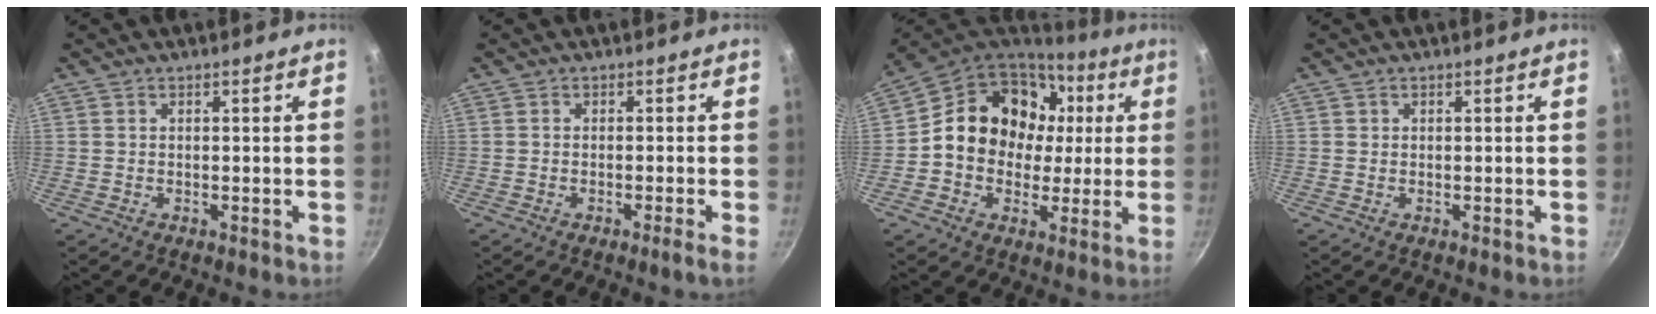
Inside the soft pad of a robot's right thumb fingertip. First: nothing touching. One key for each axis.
{"total": 1.7, "fx": -1.0, "fy": -0.4, "fz": 1.3, "tx": -0.034, "ty": 0.003, "tz": -0.018}
{"total": 18.4, "fx": 2.8, "fy": 15.6, "fz": 9.4, "tx": -0.127, "ty": 0.026, "tz": 0.039}
{"total": 0.0}